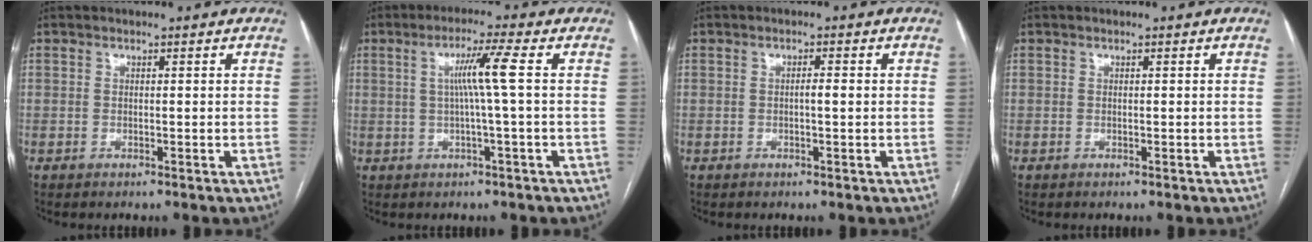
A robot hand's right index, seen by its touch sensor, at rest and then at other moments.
{"total": 5.7, "force": [0.7, -1.3, 5.5], "torque": [-0.100, 0.007, 0.016]}
{"total": 1.3, "force": [-0.1, 0.1, 1.3], "torque": [-0.022, 0.003, -0.002]}
{"total": 0.0}